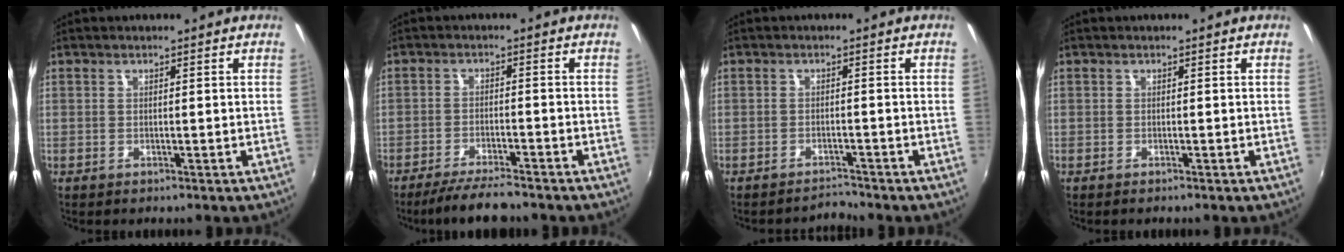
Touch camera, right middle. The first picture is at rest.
{"total": 7.5, "force": [-6.6, 0.9, 3.4], "torque": [-0.081, -0.013, -0.109]}
{"total": 2.2, "force": [-2.2, 0.0, -0.2], "torque": [-0.002, -0.001, -0.038]}
{"total": 0.0}